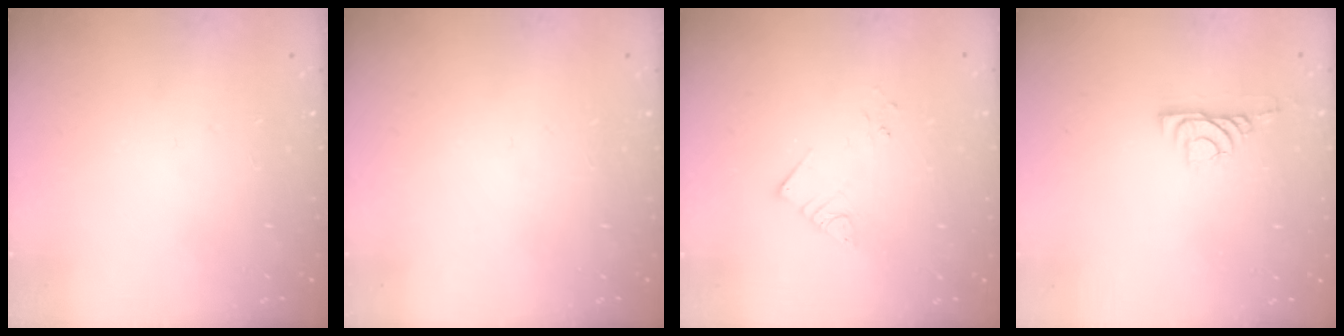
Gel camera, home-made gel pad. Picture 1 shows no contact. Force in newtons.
{"total": 0.0}
{"total": 3.6, "press": 3.6, "slide": 0.3}
{"total": 5.4, "press": 5.4, "slide": 0.7}